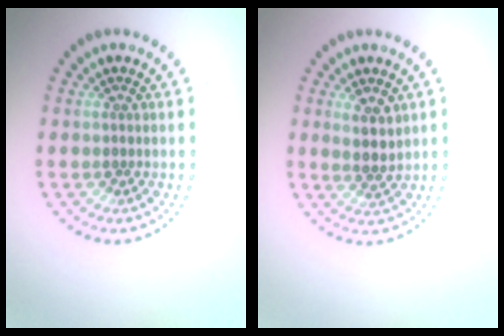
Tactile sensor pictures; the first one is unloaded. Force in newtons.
{"total": 2.4, "press": 2.1, "slide": 1.1}